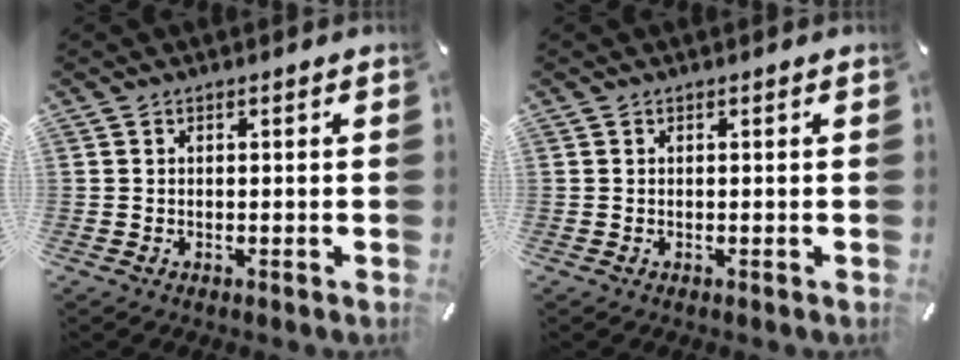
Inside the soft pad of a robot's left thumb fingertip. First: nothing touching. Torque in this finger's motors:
{"motor_torque": [0.02, 0.02, 0.03, -0.08, 0.00]}